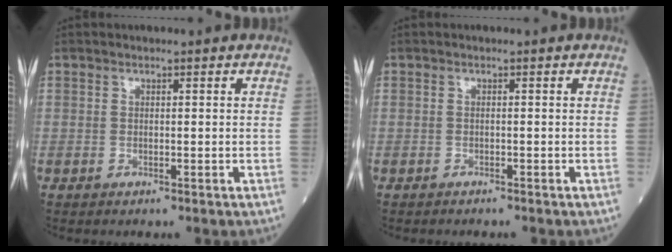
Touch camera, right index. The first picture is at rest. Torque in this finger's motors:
{"motor_torque": [0.05, -0.03, -0.02, 0.01]}